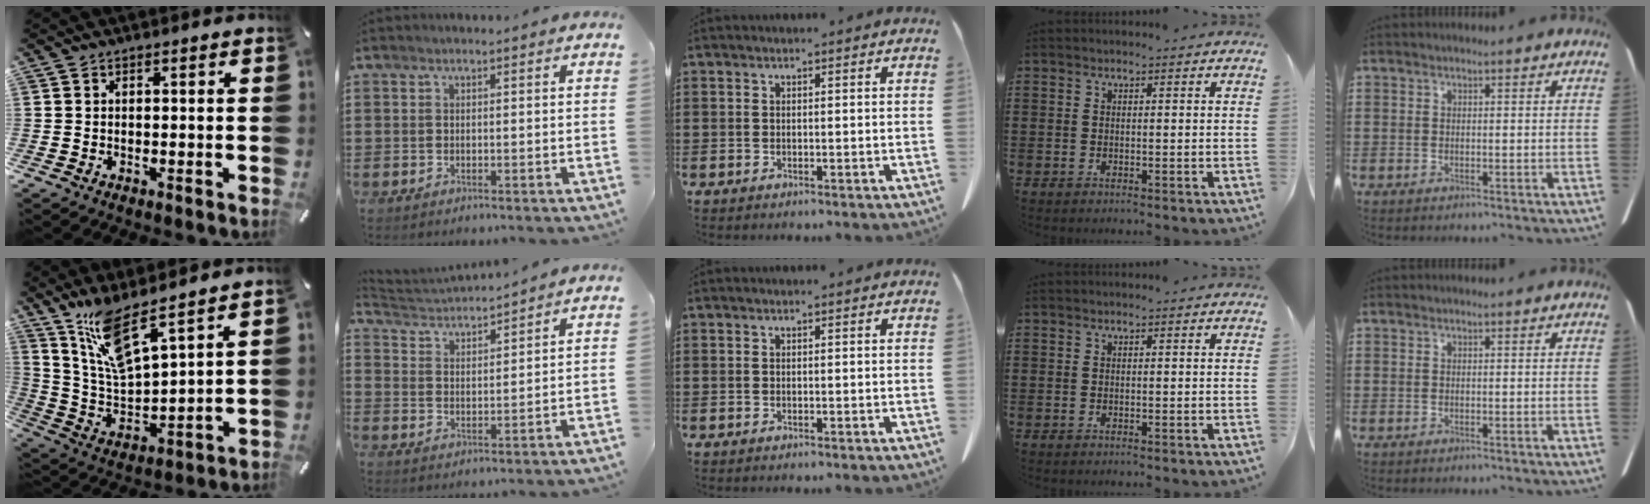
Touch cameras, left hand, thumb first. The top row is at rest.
{"thumb": {"total": 11.8, "force": [9.6, 2.1, 6.6], "torque": [-0.161, -0.064, 0.168]}, "index": {"total": 3.3, "force": [3.2, -0.3, 0.0], "torque": [-0.016, -0.021, 0.055]}}